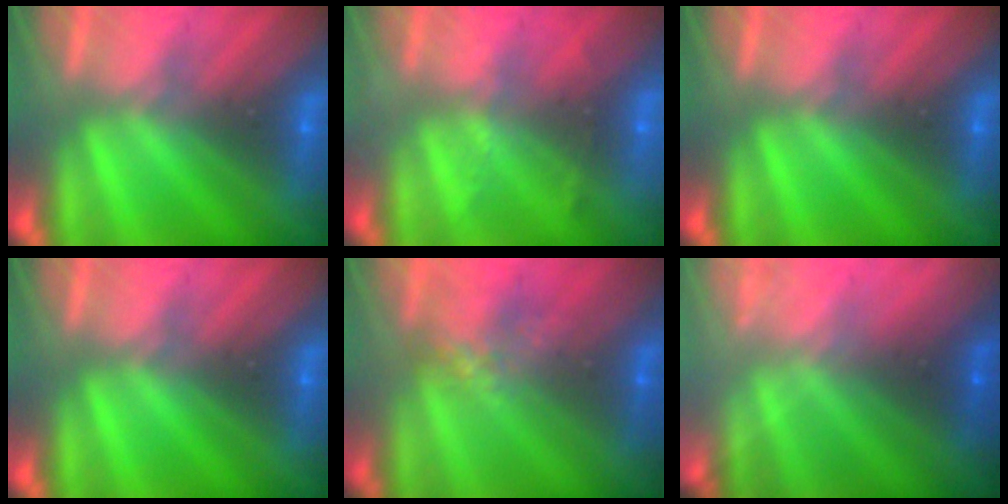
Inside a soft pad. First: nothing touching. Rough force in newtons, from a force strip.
{"total": 2.3}
{"total": 0.0}
{"total": 0.0}
{"total": 3.8}
{"total": 7.2}